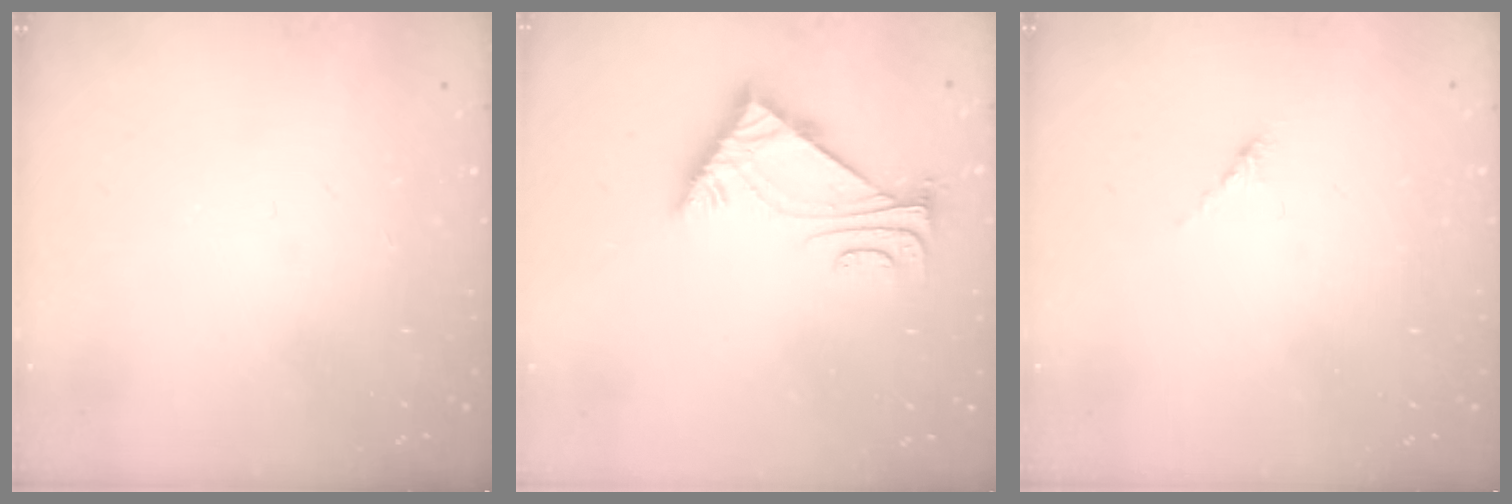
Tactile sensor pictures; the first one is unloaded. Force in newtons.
{"total": 5.9, "press": 5.8, "slide": 1.2}
{"total": 2.7, "press": 2.7, "slide": 0.7}